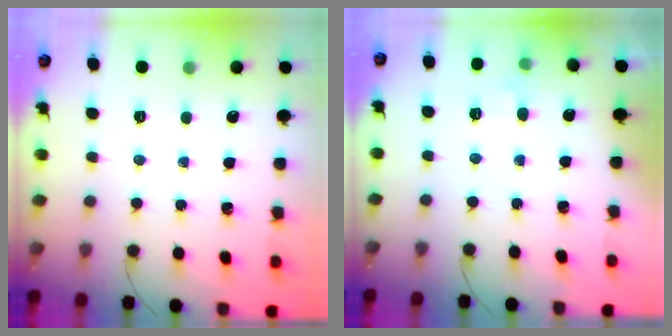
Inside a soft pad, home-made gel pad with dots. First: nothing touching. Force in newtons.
{"total": 3.5, "press": 3.2, "slide": 1.4}